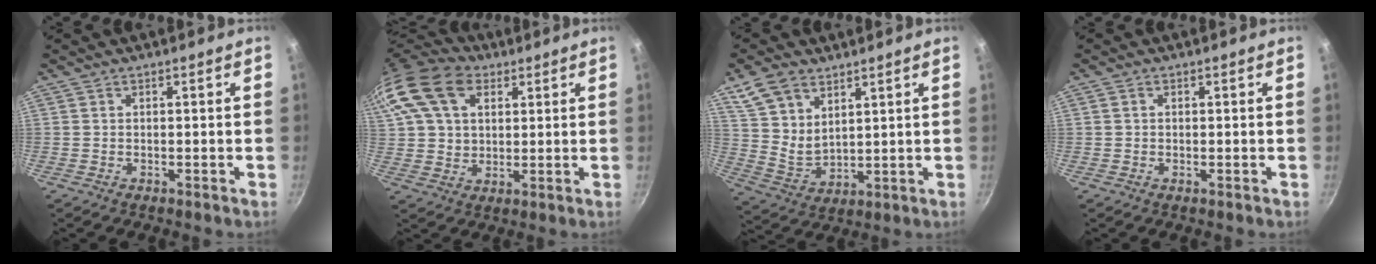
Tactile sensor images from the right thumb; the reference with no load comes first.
{"total": 20.7, "force": [8.3, 14.5, 12.3], "torque": [-0.257, 0.018, 0.144]}
{"total": 10.2, "force": [6.1, 5.9, 5.7], "torque": [-0.093, -0.025, 0.132]}
{"total": 0.7, "force": [0.1, 0.6, 0.4], "torque": [-0.006, 0.003, 0.000]}